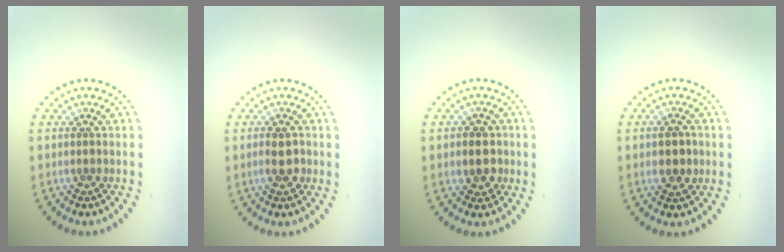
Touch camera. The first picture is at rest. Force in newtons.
{"total": 2.2, "press": 2.1, "slide": 0.4}
{"total": 2.7, "press": 2.6, "slide": 0.7}
{"total": 2.6, "press": 2.6, "slide": 0.0}